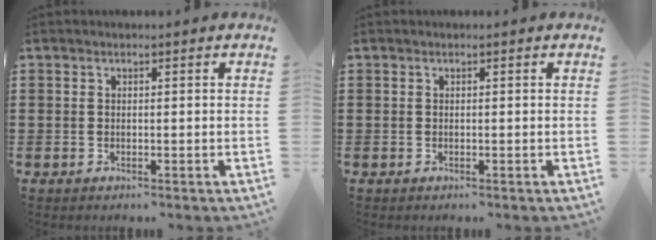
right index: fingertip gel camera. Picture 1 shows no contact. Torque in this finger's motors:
{"motor_torque": [0.04, 0.07, 0.00, 0.00]}